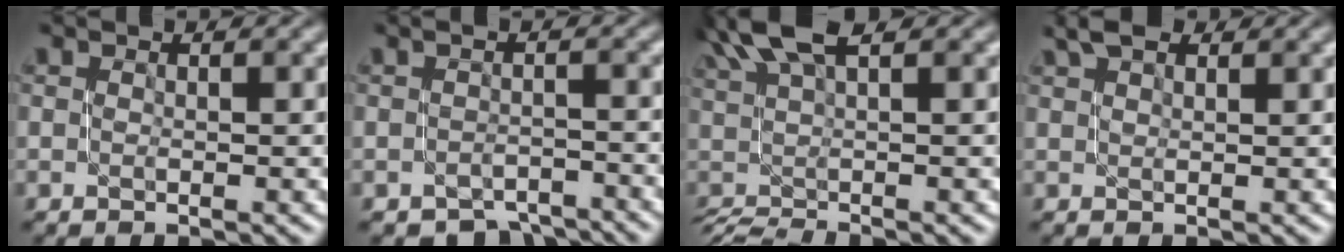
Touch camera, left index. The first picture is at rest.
{"total": 2.5, "force": [-2.5, 0.5, 0.2], "torque": [-0.004, -0.006, -0.037]}
{"total": 5.9, "force": [2.9, 1.6, 5.0], "torque": [-0.069, 0.017, 0.046]}
{"total": 3.0, "force": [2.5, 0.9, 1.4], "torque": [-0.025, 0.013, 0.044]}